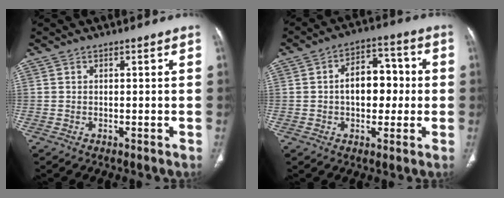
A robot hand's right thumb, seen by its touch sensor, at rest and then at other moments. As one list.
[{"total": 10.7, "force": [0.1, 7.0, 8.1], "torque": [-0.090, 0.031, -0.002]}]